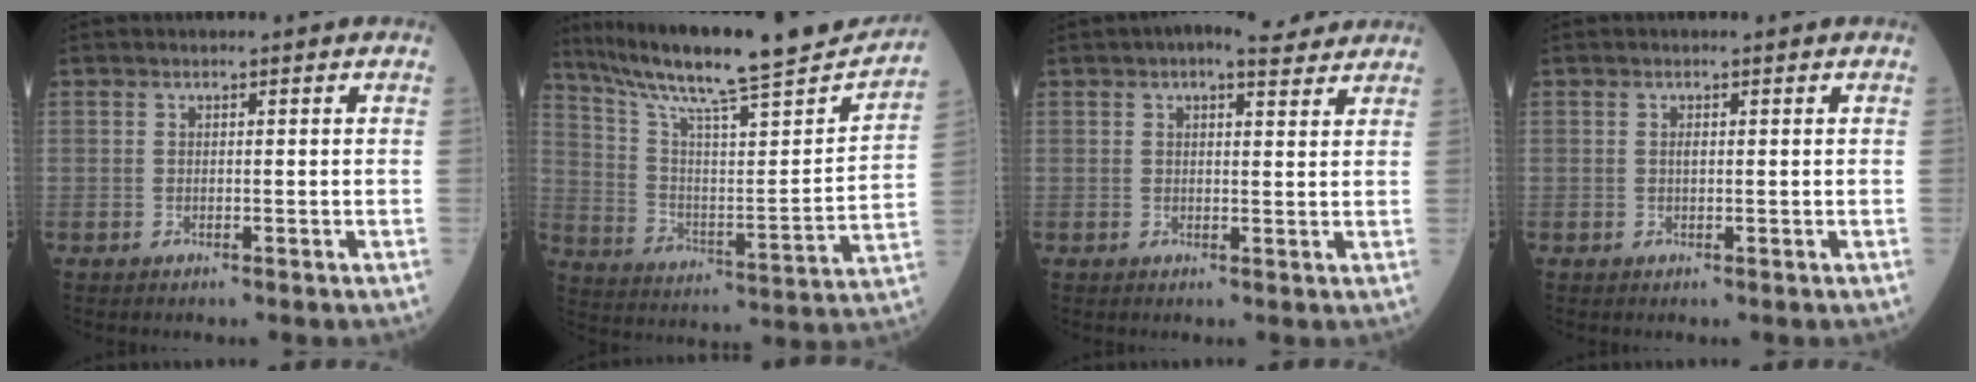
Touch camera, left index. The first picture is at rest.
{"total": 23.7, "force": [21.0, 0.9, 11.0], "torque": [-0.183, -0.027, 0.312]}
{"total": 5.4, "force": [4.3, 1.8, 2.8], "torque": [-0.047, 0.027, 0.057]}
{"total": 0.6, "force": [0.2, 0.2, 0.6], "torque": [-0.015, -0.001, 0.003]}